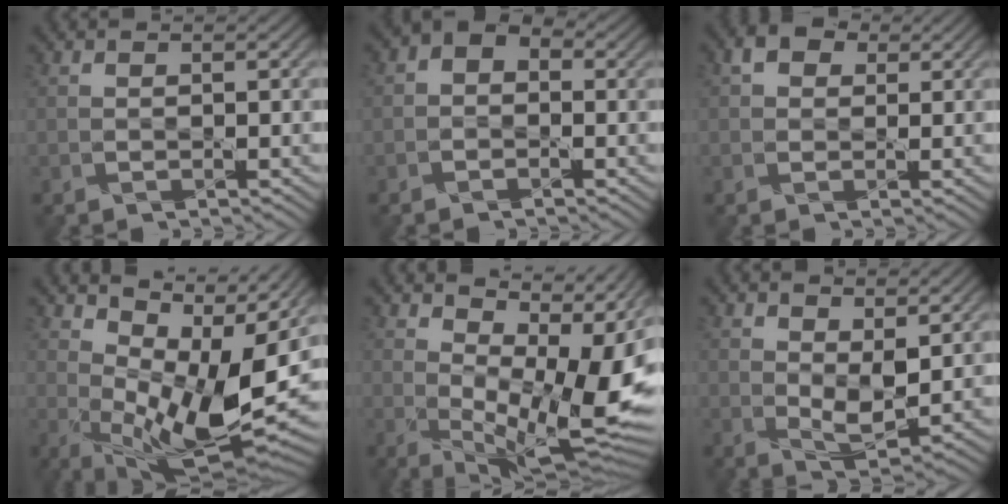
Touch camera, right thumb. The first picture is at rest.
{"total": 2.5, "force": [0.1, 2.0, 1.5], "torque": [-0.022, 0.010, -0.010]}
{"total": 2.4, "force": [1.0, 2.0, 0.9], "torque": [-0.017, 0.006, 0.008]}
{"total": 13.8, "force": [4.3, 5.6, 11.8], "torque": [-0.204, -0.008, 0.088]}
{"total": 14.5, "force": [3.2, 6.7, 12.4], "torque": [-0.177, -0.004, 0.078]}
{"total": 4.0, "force": [1.1, 2.0, 3.3], "torque": [-0.072, -0.008, 0.028]}